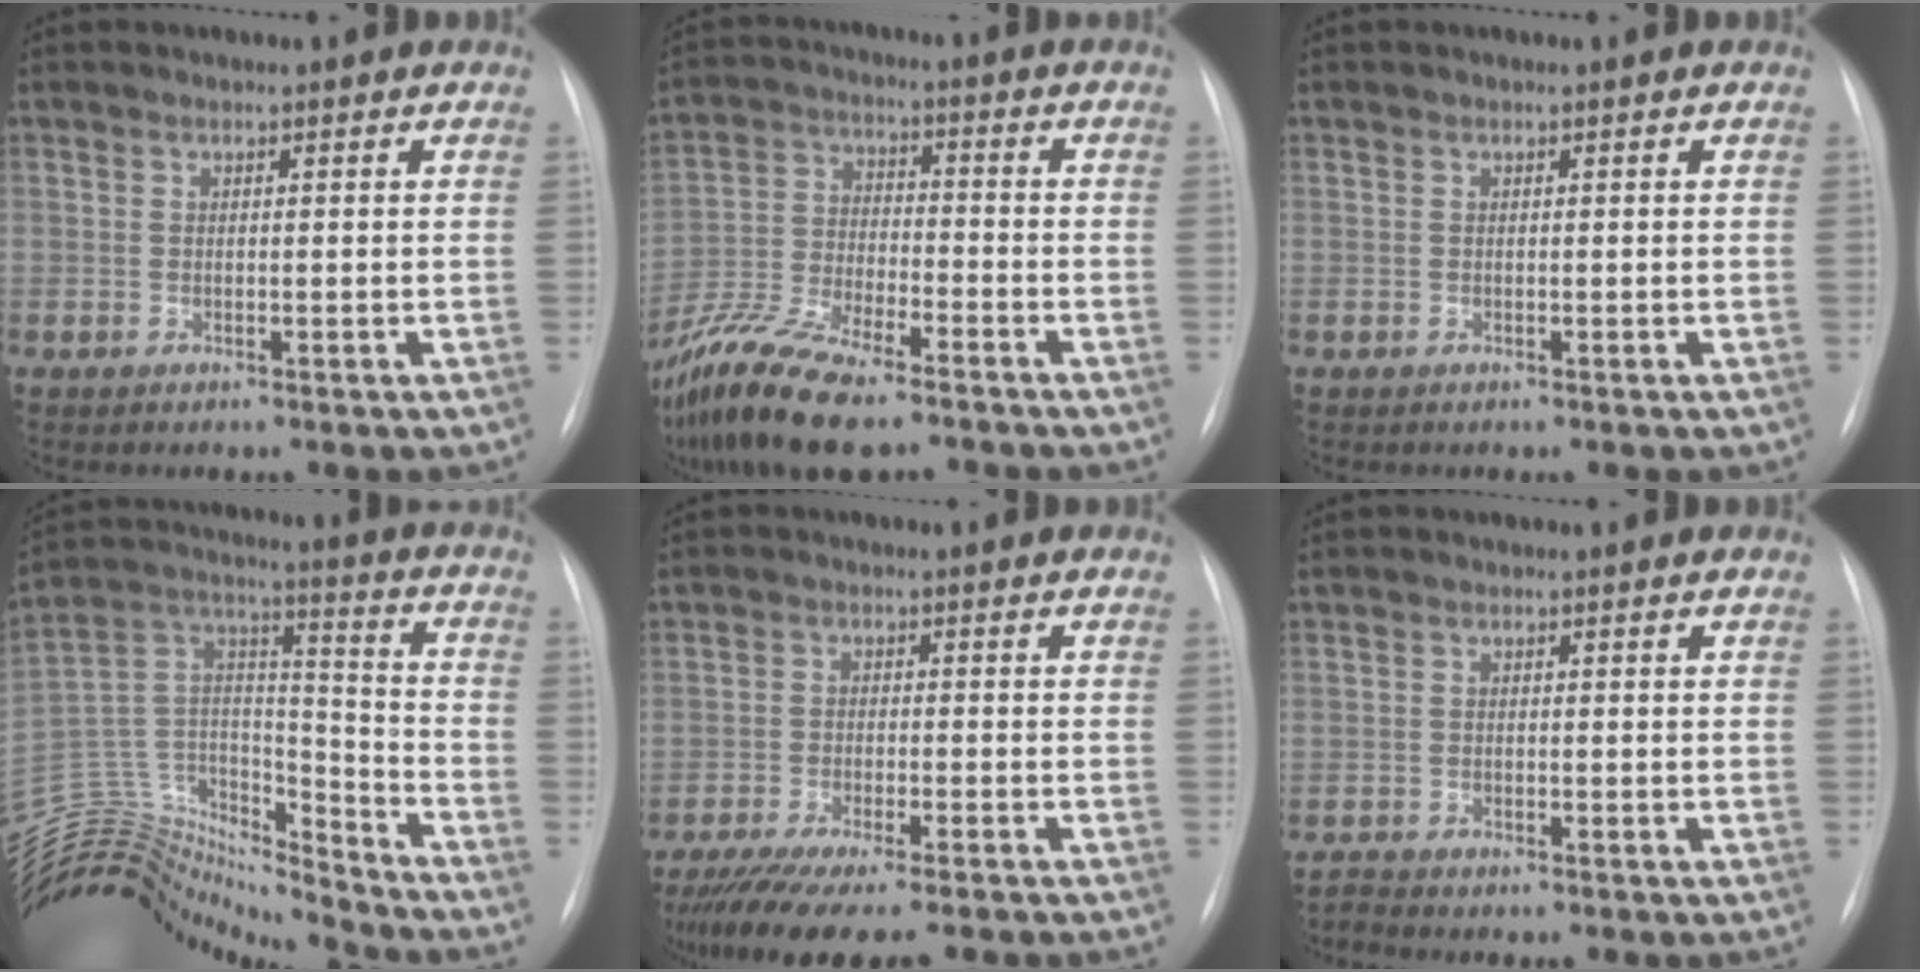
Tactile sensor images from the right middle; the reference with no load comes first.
{"total": 15.1, "force": [-11.4, 3.6, 9.1], "torque": [-0.200, -0.029, -0.212]}
{"total": 0.0}
{"total": 21.2, "force": [-20.6, 3.5, 3.4], "torque": [-0.076, 0.065, -0.347]}
{"total": 11.6, "force": [-9.5, 1.0, 6.6], "torque": [-0.102, -0.024, -0.148]}
{"total": 1.2, "force": [-1.0, -0.5, -0.3], "torque": [-0.002, -0.010, -0.020]}